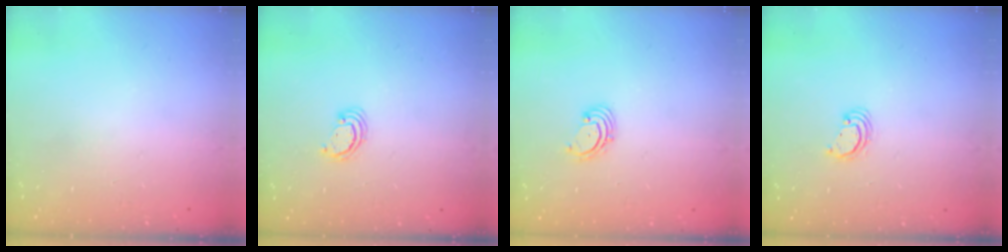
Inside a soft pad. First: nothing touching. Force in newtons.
{"total": 2.6, "press": 2.5, "slide": 0.2}
{"total": 1.8, "press": 1.7, "slide": 0.6}
{"total": 2.8, "press": 2.8, "slide": 0.2}